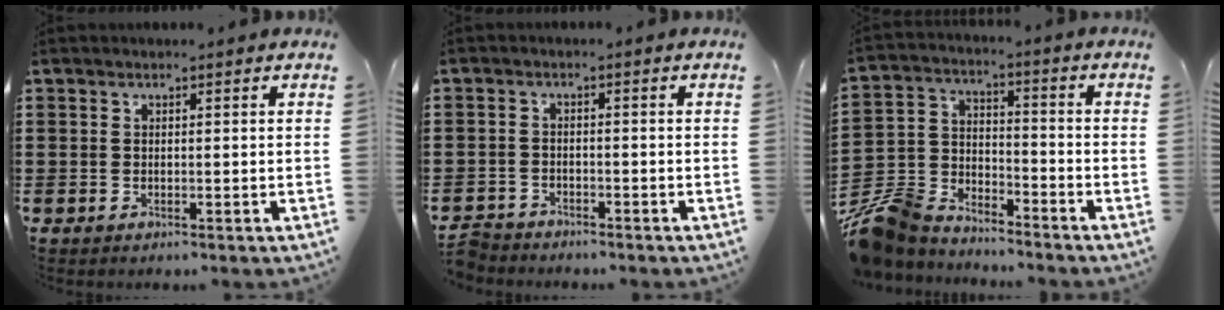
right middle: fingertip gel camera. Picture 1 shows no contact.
{"total": 2.8, "force": [-2.8, 0.5, -0.1], "torque": [-0.012, -0.002, -0.063]}
{"total": 8.0, "force": [-7.2, 3.1, 1.4], "torque": [-0.056, 0.012, -0.150]}